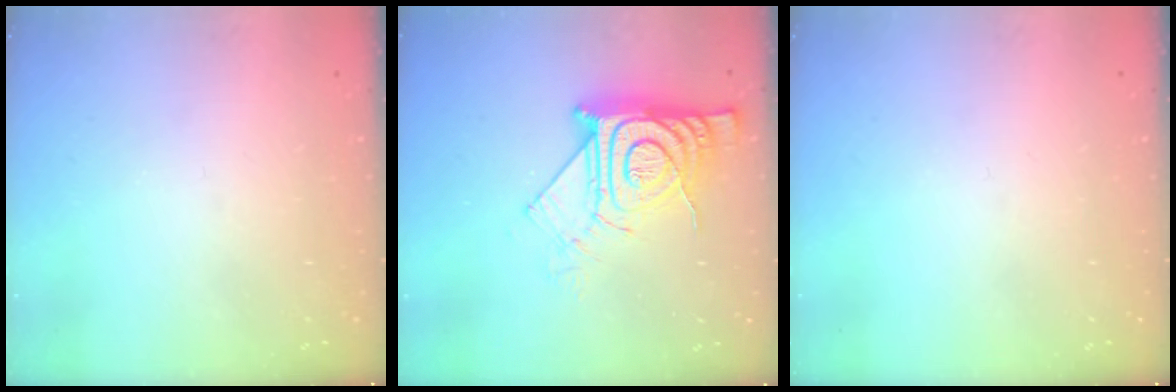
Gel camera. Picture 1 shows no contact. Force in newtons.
{"total": 14.9, "press": 14.9, "slide": 1.4}
{"total": 0.0}